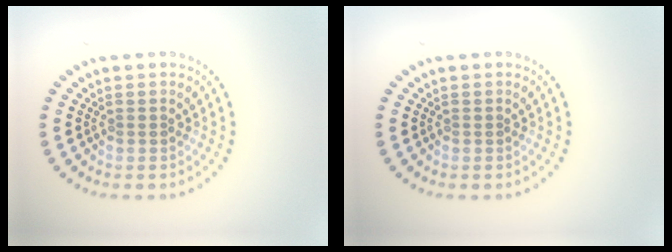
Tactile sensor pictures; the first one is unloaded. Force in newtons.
{"total": 0.0}